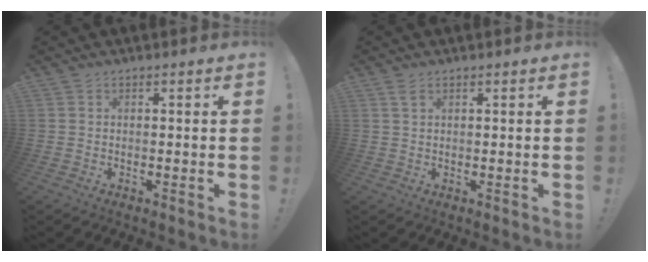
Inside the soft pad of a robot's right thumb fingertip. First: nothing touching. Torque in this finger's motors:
{"motor_torque": [0.19, 0.53, 0.42, 0.11, 0.00]}